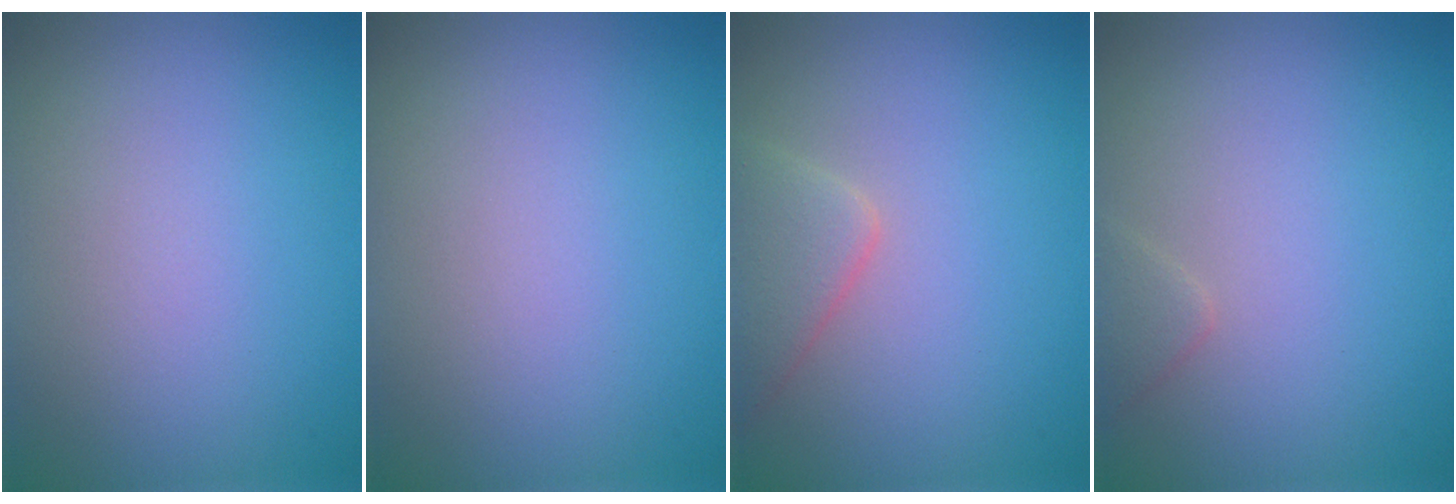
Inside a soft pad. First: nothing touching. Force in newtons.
{"total": 0.0}
{"total": 3.3, "press": 3.3, "slide": 0.4}
{"total": 1.2, "press": 1.2, "slide": 0.1}